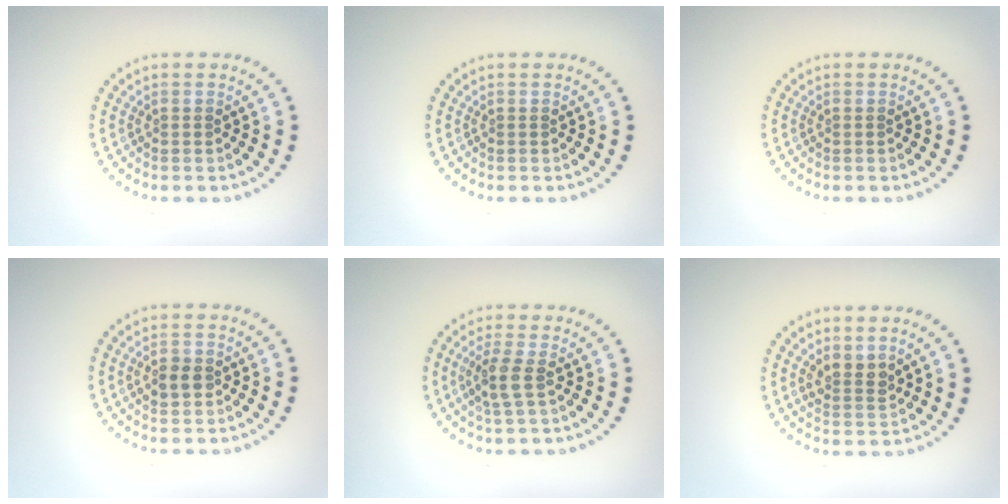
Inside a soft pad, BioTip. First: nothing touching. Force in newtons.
{"total": 0.0}
{"total": 0.0}
{"total": 1.8, "press": 1.7, "slide": 0.2}
{"total": 2.1, "press": 1.8, "slide": 1.1}
{"total": 2.0, "press": 1.7, "slide": 1.1}